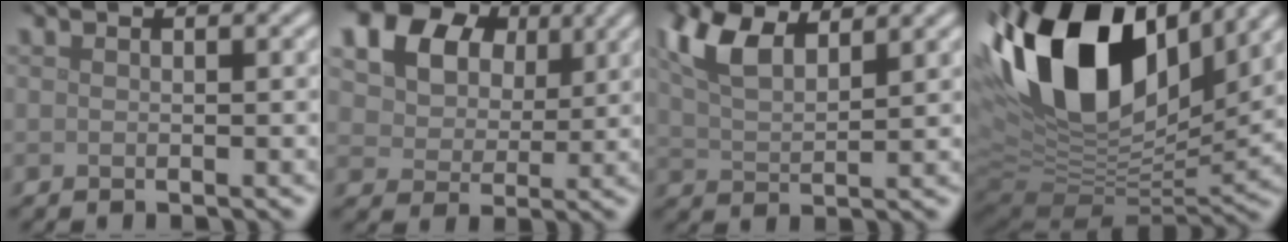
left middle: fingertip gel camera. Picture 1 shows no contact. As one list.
[{"total": 18.5, "force": [9.3, 13.6, 8.5], "torque": [-0.204, 0.033, 0.162]}, {"total": 5.5, "force": [3.5, 2.3, 3.6], "torque": [-0.081, 0.011, 0.067]}, {"total": 17.3, "force": [7.0, 9.1, 12.9], "torque": [-0.257, 0.029, 0.116]}]